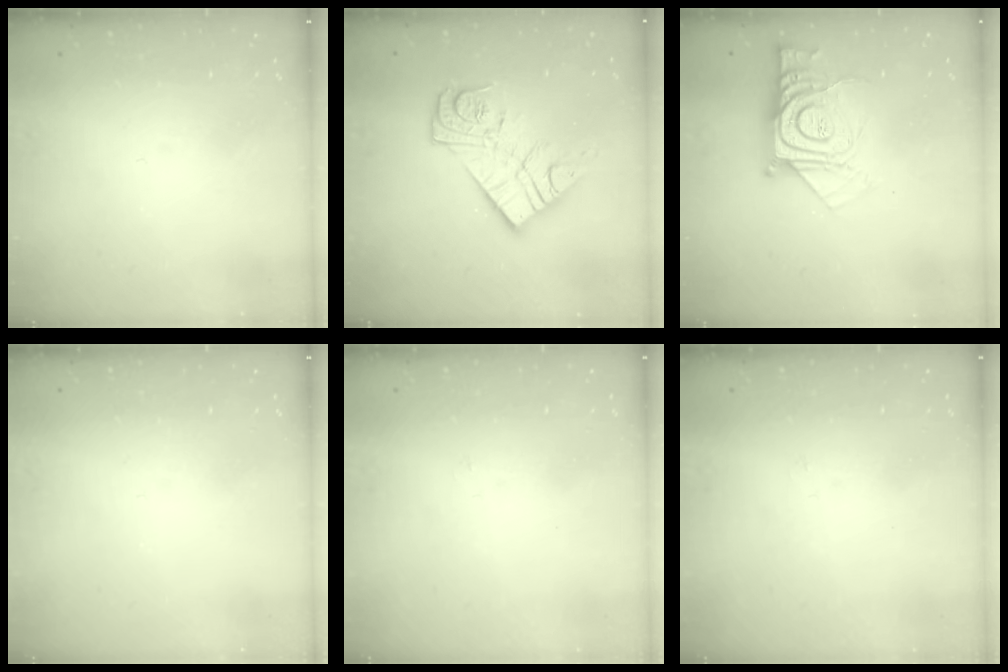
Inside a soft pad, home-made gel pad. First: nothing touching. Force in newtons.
{"total": 16.3, "press": 16.2, "slide": 1.4}
{"total": 14.2, "press": 14.2, "slide": 1.2}
{"total": 0.0}
{"total": 2.2, "press": 2.2, "slide": 0.3}
{"total": 2.2, "press": 2.2, "slide": 0.3}